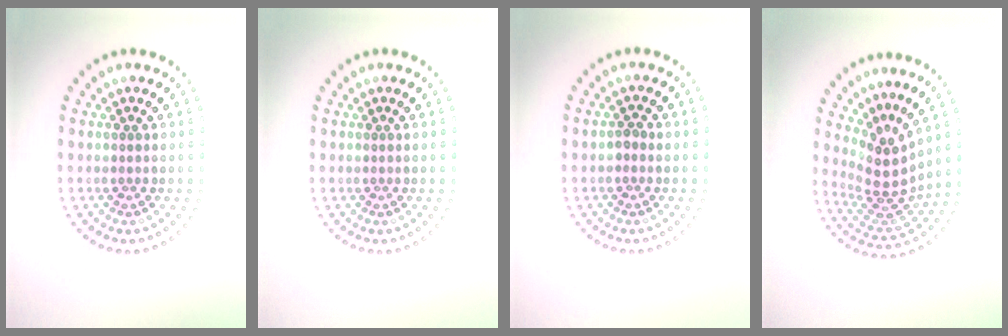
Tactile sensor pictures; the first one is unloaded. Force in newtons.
{"total": 0.0}
{"total": 0.8, "press": 0.8, "slide": 0.2}
{"total": 4.1, "press": 2.7, "slide": 3.1}